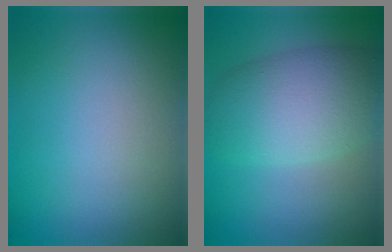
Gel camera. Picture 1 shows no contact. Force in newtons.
{"total": 7.3, "press": 7.3, "slide": 0.3}